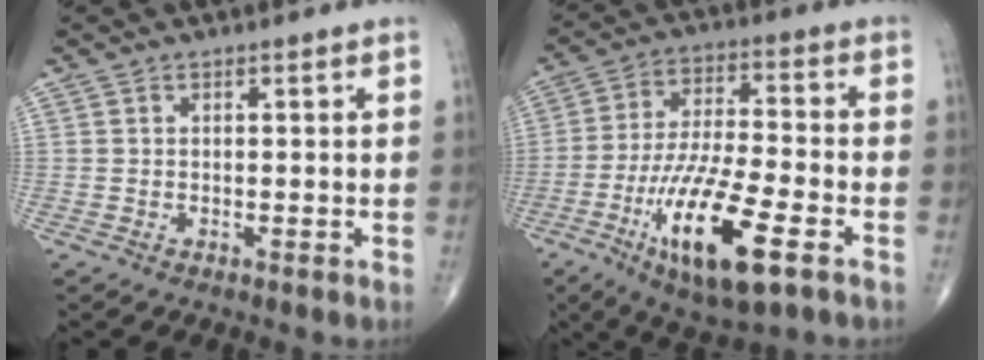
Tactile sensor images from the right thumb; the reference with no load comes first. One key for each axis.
{"total": 18.1, "fx": -7.6, "fy": 5.1, "fz": 15.6, "tx": -0.299, "ty": 0.015, "tz": -0.126}